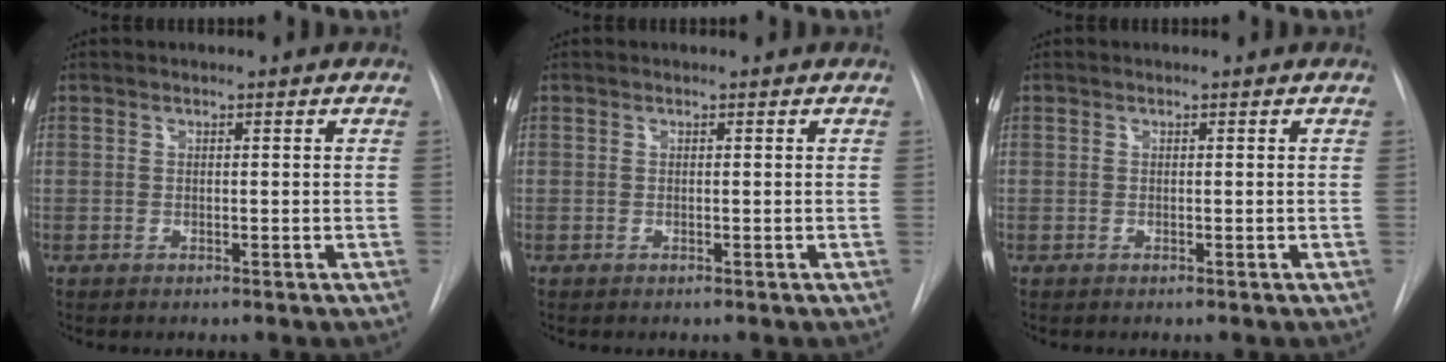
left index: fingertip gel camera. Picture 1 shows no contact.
{"total": 0.0}
{"total": 0.0}